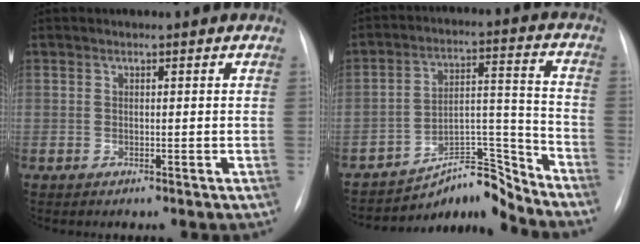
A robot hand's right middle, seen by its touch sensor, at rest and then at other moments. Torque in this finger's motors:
{"motor_torque": [-0.45, -0.60, -0.02, 0.00]}